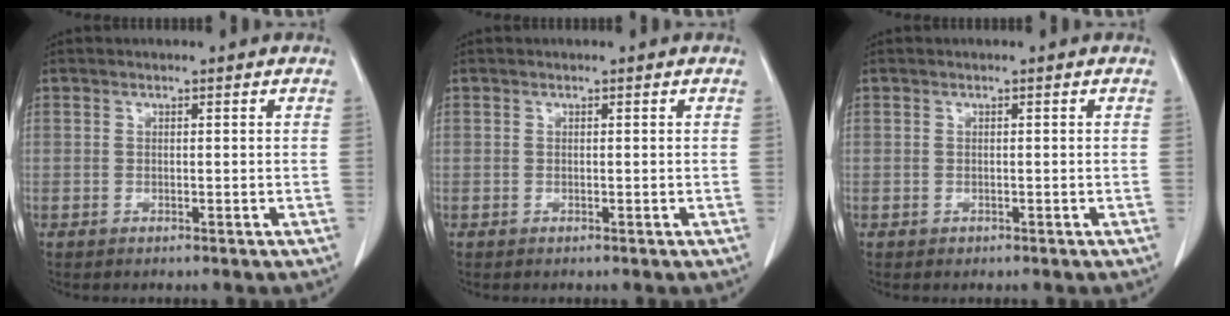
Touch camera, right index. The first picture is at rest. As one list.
[{"total": 0.0}, {"total": 0.0}]